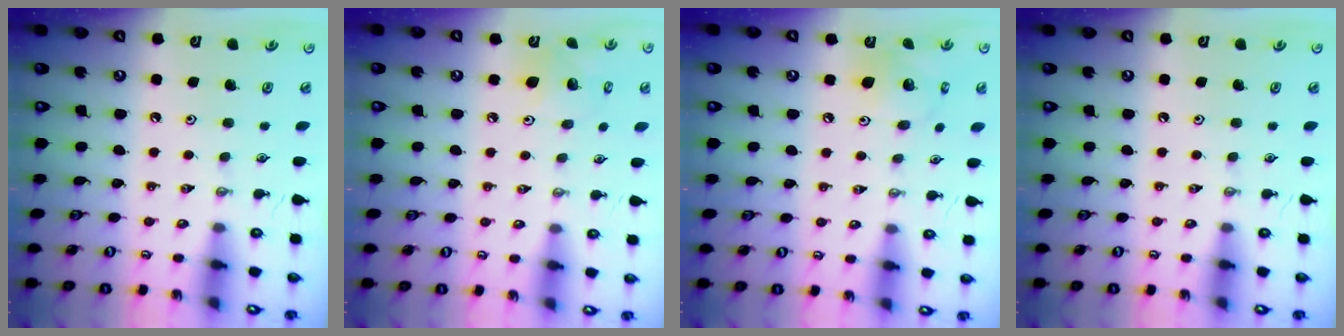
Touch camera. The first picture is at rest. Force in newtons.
{"total": 7.9, "press": 7.7, "slide": 1.6}
{"total": 10.6, "press": 10.5, "slide": 1.0}
{"total": 0.0}